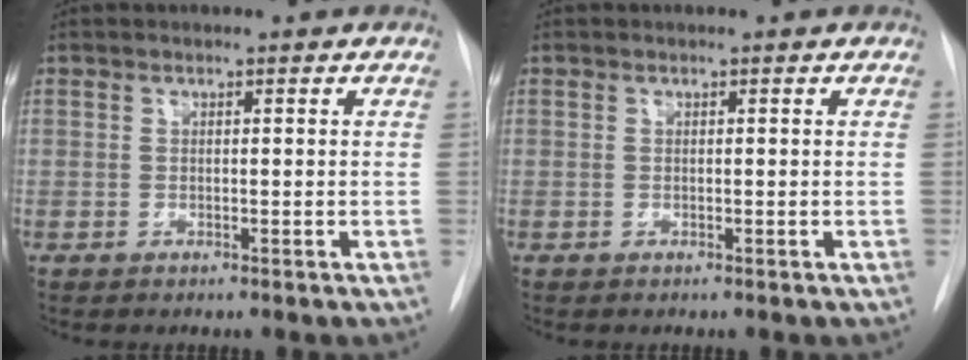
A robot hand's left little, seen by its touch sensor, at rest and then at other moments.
{"total": 0.0}